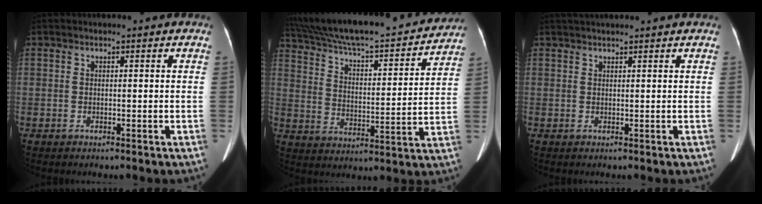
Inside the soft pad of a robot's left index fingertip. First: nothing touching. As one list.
[{"total": 27.3, "force": [24.5, 4.4, 11.3], "torque": [-0.200, -0.006, 0.343]}, {"total": 5.8, "force": [5.1, -0.4, 2.6], "torque": [-0.035, 0.038, 0.072]}]